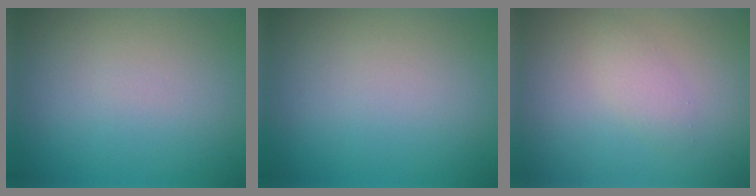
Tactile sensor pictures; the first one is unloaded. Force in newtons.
{"total": 0.0}
{"total": 1.6, "press": 1.6, "slide": 0.1}